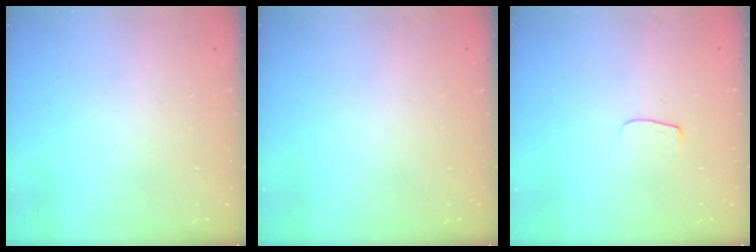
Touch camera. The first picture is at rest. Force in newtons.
{"total": 0.0}
{"total": 4.5, "press": 4.4, "slide": 0.6}